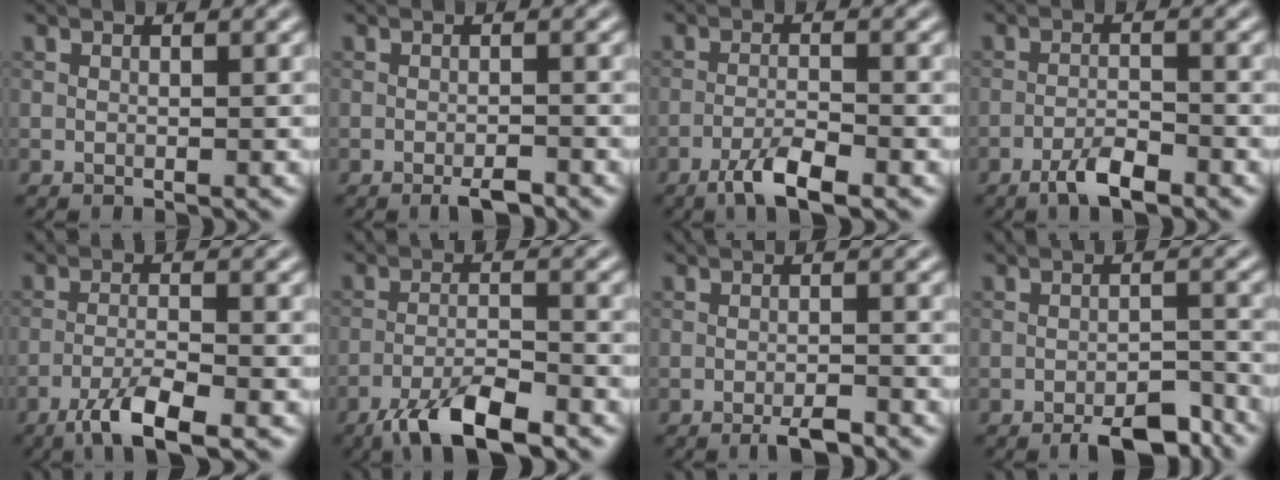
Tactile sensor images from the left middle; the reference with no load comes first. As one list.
[{"total": 1.9, "force": [-1.4, 0.3, 1.3], "torque": [-0.018, -0.002, -0.024]}, {"total": 3.6, "force": [-2.4, 0.7, 2.7], "torque": [-0.052, 0.002, -0.050]}, {"total": 2.9, "force": [-2.1, 0.6, 1.9], "torque": [-0.037, 0.003, -0.042]}, {"total": 4.5, "force": [-2.8, 0.8, 3.4], "torque": [-0.067, -0.002, -0.060]}, {"total": 5.9, "force": [-4.2, 1.4, 3.9], "torque": [-0.072, -0.002, -0.079]}, {"total": 2.2, "force": [-1.7, 0.3, 1.5], "torque": [-0.022, -0.002, -0.031]}, {"total": 4.8, "force": [-3.6, 1.5, 2.8], "torque": [-0.037, 0.000, -0.051]}]